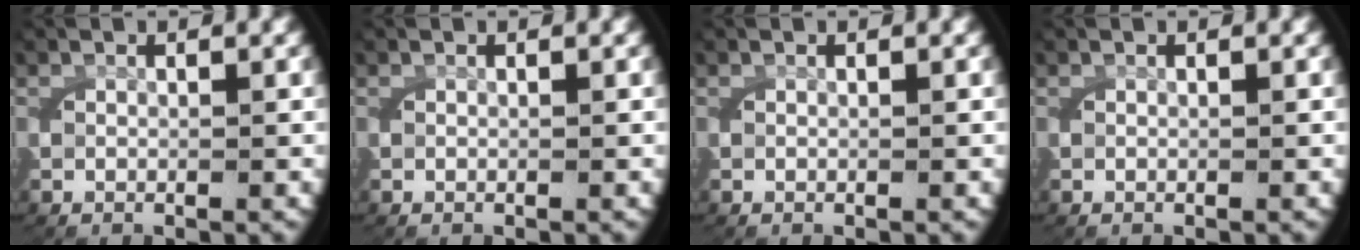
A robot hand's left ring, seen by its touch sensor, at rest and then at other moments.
{"total": 0.0}
{"total": 0.9, "force": [0.1, -0.9, -0.4], "torque": [0.002, -0.007, 0.009]}
{"total": 0.0}